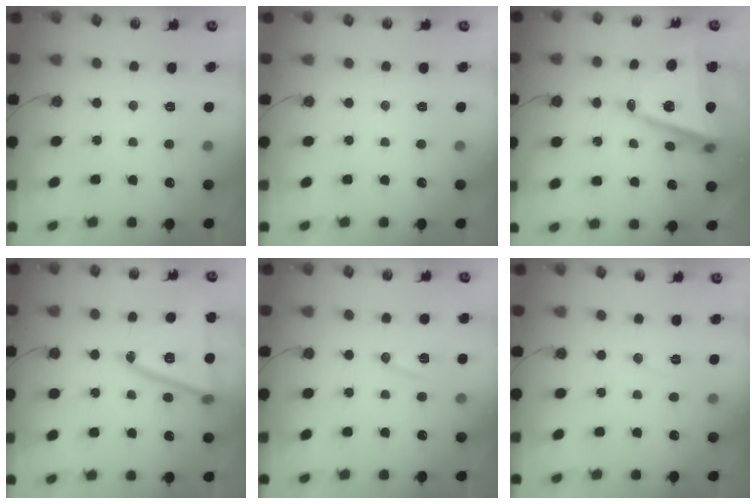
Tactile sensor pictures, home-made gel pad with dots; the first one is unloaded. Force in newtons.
{"total": 0.0}
{"total": 14.4, "press": 13.8, "slide": 3.9}
{"total": 16.9, "press": 16.4, "slide": 3.8}
{"total": 9.9, "press": 9.3, "slide": 3.4}
{"total": 5.9, "press": 3.7, "slide": 4.5}